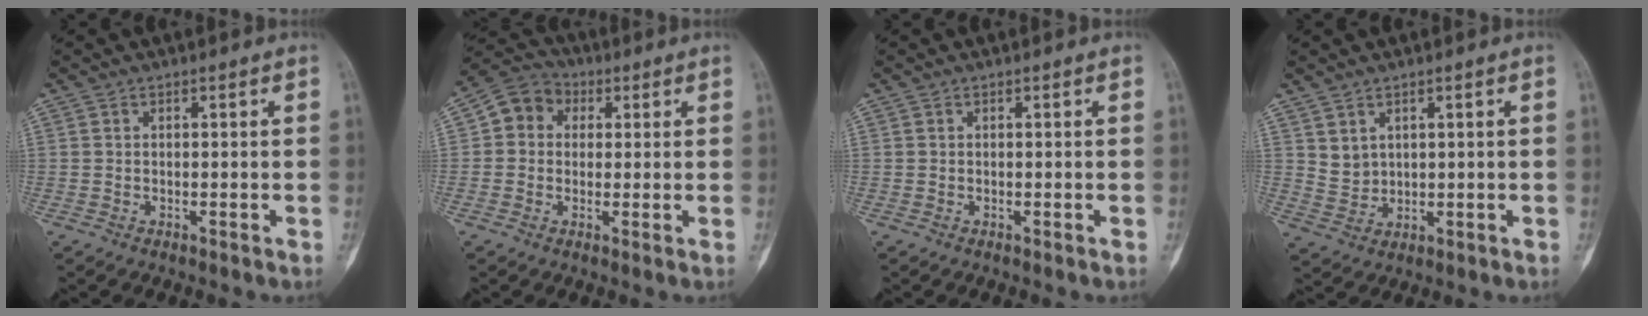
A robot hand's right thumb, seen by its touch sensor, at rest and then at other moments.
{"total": 7.4, "force": [1.5, 6.4, 3.4], "torque": [-0.032, 0.015, 0.013]}
{"total": 0.0}
{"total": 3.5, "force": [2.0, 2.6, 1.3], "torque": [-0.012, -0.021, 0.051]}